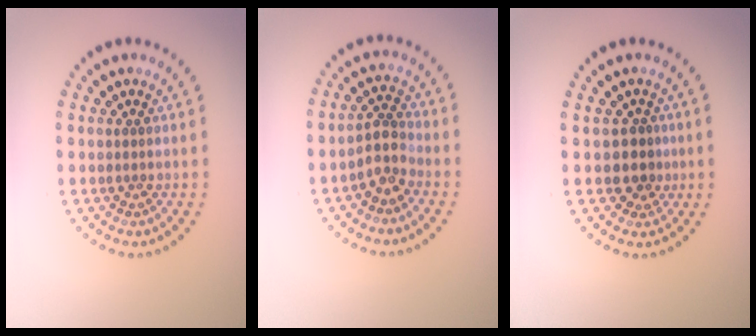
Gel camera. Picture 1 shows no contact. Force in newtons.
{"total": 2.5, "press": 2.0, "slide": 1.4}
{"total": 1.7, "press": 1.3, "slide": 1.1}